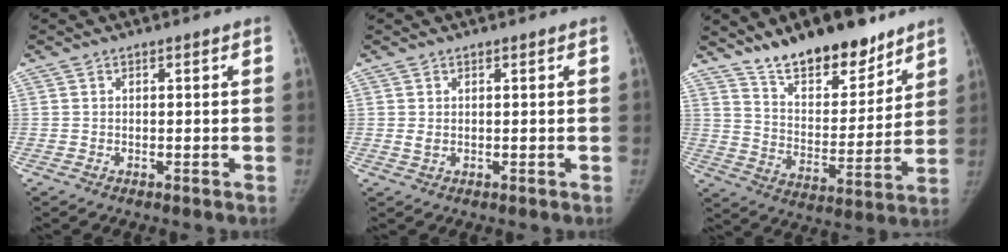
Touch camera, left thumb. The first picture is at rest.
{"total": 1.1, "force": [0.4, 0.7, 0.7], "torque": [-0.010, -0.005, 0.011]}
{"total": 17.7, "force": [13.6, 7.0, 8.8], "torque": [-0.088, -0.092, 0.225]}